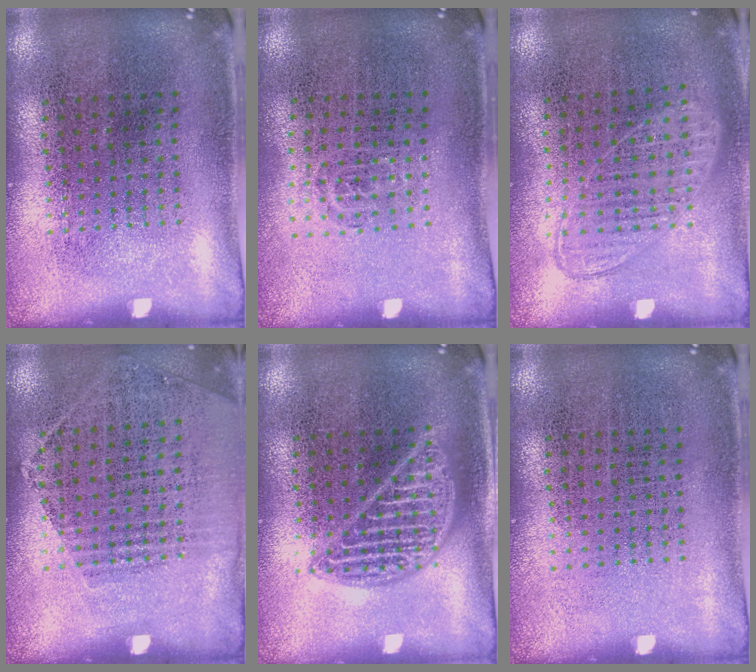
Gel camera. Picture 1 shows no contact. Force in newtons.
{"total": 0.6, "press": 0.4, "slide": 0.4}
{"total": 1.0, "press": 0.9, "slide": 0.4}
{"total": 1.1, "press": 0.9, "slide": 0.5}
{"total": 2.3, "press": 2.3, "slide": 0.3}
{"total": 0.0}